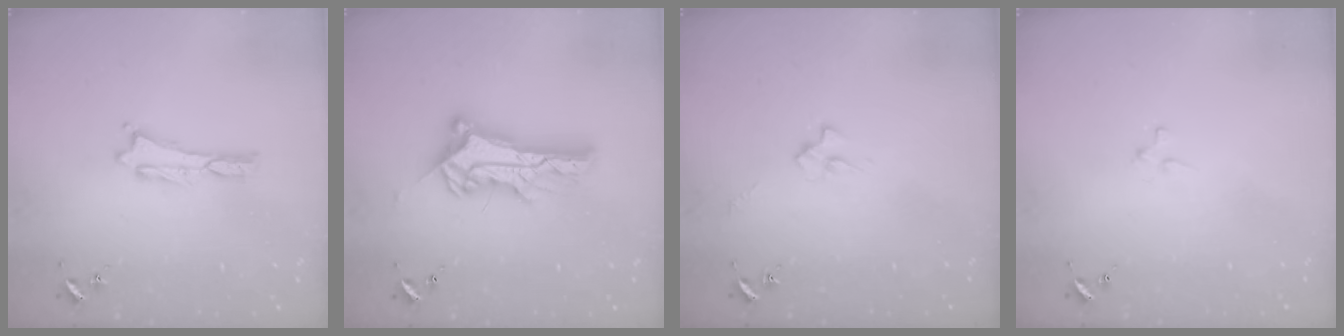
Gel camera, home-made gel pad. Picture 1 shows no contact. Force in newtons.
{"total": 10.5, "press": 10.5, "slide": 0.8}
{"total": 2.4, "press": 2.4, "slide": 0.4}
{"total": 2.0, "press": 2.0, "slide": 0.2}